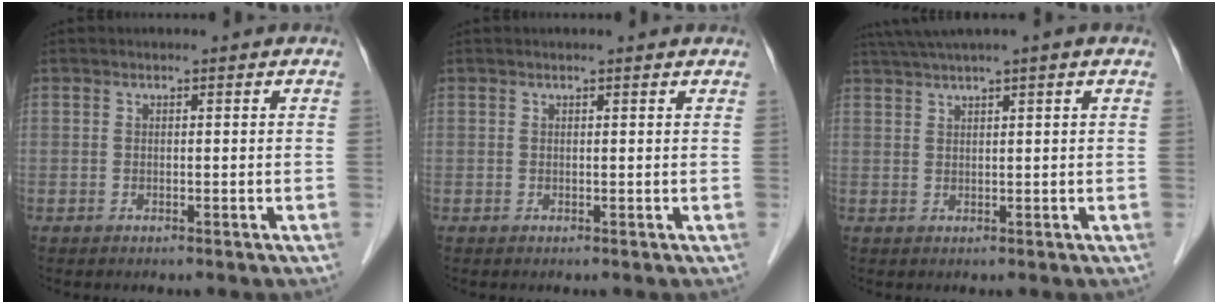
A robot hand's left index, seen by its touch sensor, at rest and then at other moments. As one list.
[{"total": 1.4, "force": [1.3, 0.0, 0.4], "torque": [-0.014, 0.007, 0.013]}, {"total": 5.5, "force": [4.1, -0.9, 3.5], "torque": [-0.064, 0.031, 0.073]}]